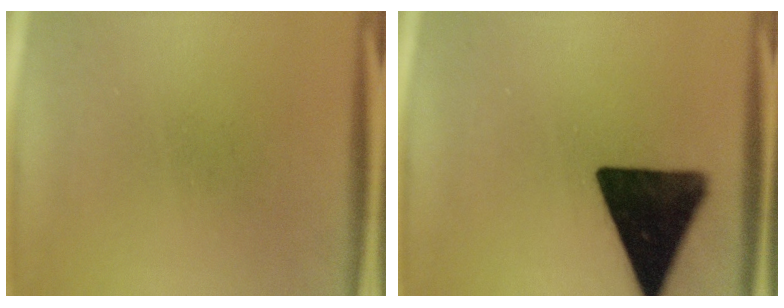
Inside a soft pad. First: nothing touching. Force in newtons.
{"total": 16.8}